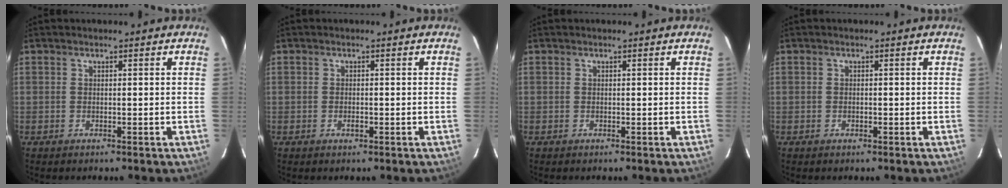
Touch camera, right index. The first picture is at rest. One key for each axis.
{"total": 1.2, "fx": -0.6, "fy": 0.7, "fz": 0.7, "tx": -0.014, "ty": 0.000, "tz": -0.009}
{"total": 0.0}
{"total": 0.7, "fx": -0.3, "fy": 0.5, "fz": 0.3, "tx": -0.004, "ty": 0.001, "tz": -0.005}